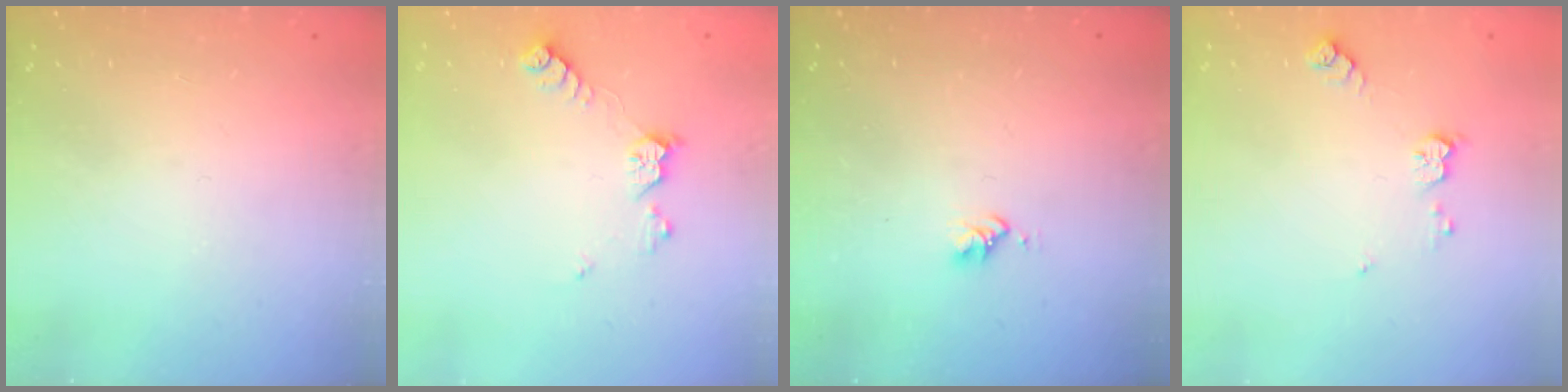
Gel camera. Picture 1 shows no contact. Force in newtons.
{"total": 8.8, "press": 8.8, "slide": 0.4}
{"total": 2.6, "press": 2.6, "slide": 0.4}
{"total": 6.8, "press": 6.8, "slide": 0.5}